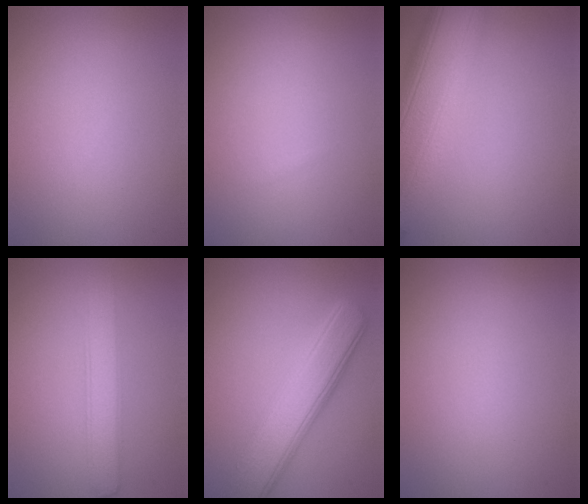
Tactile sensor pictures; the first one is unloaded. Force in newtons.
{"total": 0.0}
{"total": 12.9, "press": 12.9, "slide": 0.6}
{"total": 2.9, "press": 2.9, "slide": 0.1}
{"total": 6.4, "press": 6.4, "slide": 0.1}
{"total": 0.0}